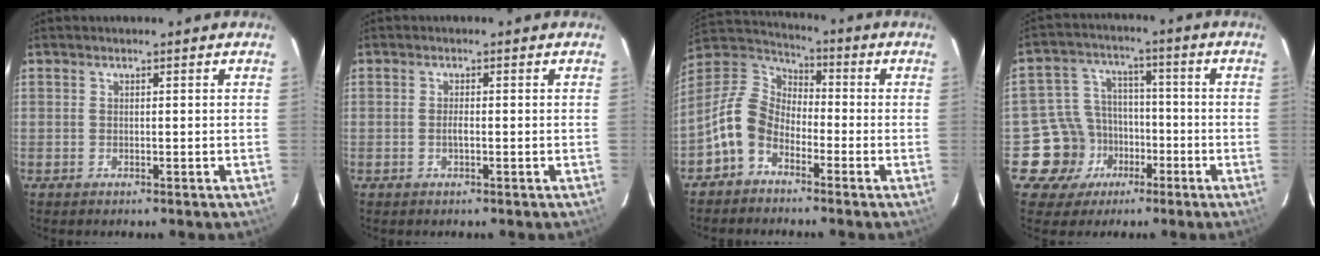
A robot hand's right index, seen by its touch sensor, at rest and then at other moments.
{"total": 1.2, "force": [-0.4, 0.2, 1.1], "torque": [-0.021, 0.000, -0.007]}
{"total": 10.3, "force": [-5.3, 6.9, 5.4], "torque": [-0.120, 0.021, -0.116]}
{"total": 10.4, "force": [-4.8, 9.2, 1.3], "torque": [-0.052, 0.035, -0.067]}